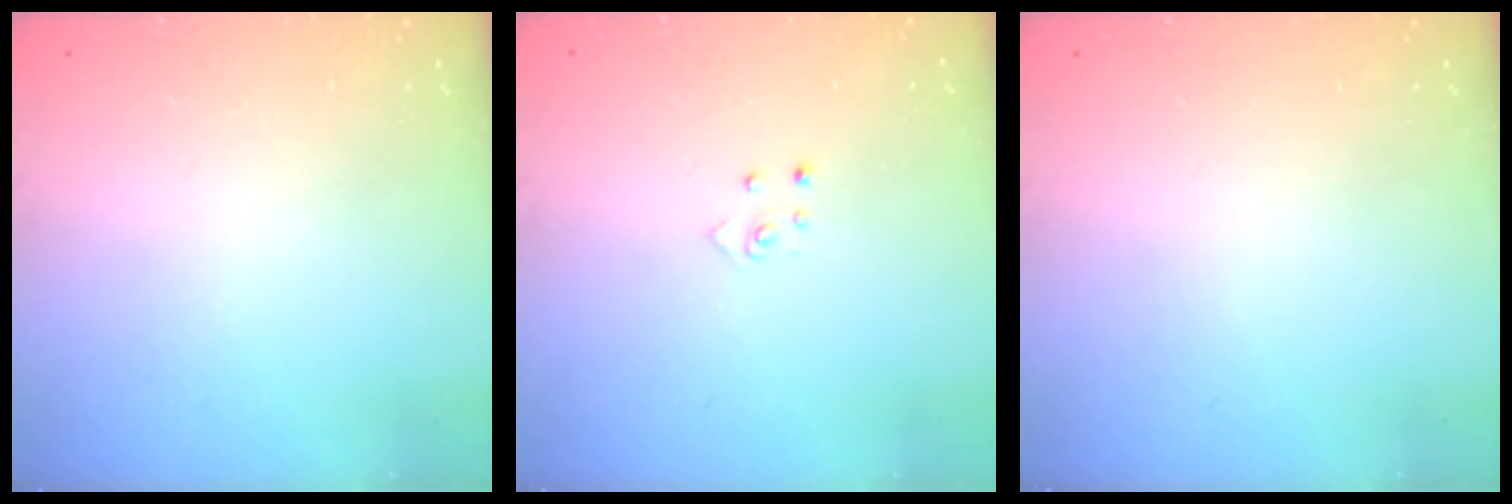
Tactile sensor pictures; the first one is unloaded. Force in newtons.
{"total": 2.6, "press": 2.6, "slide": 0.3}
{"total": 0.0}